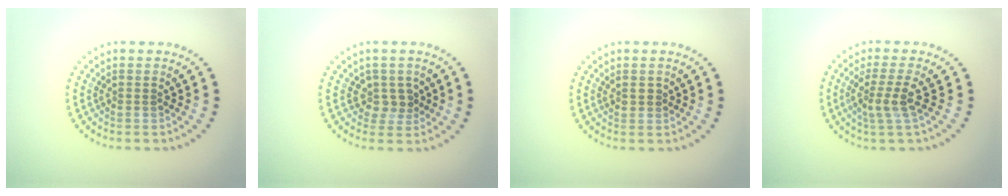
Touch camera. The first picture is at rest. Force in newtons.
{"total": 2.1, "press": 1.7, "slide": 1.2}
{"total": 0.6, "press": 0.6, "slide": 0.3}
{"total": 2.7, "press": 2.1, "slide": 1.7}